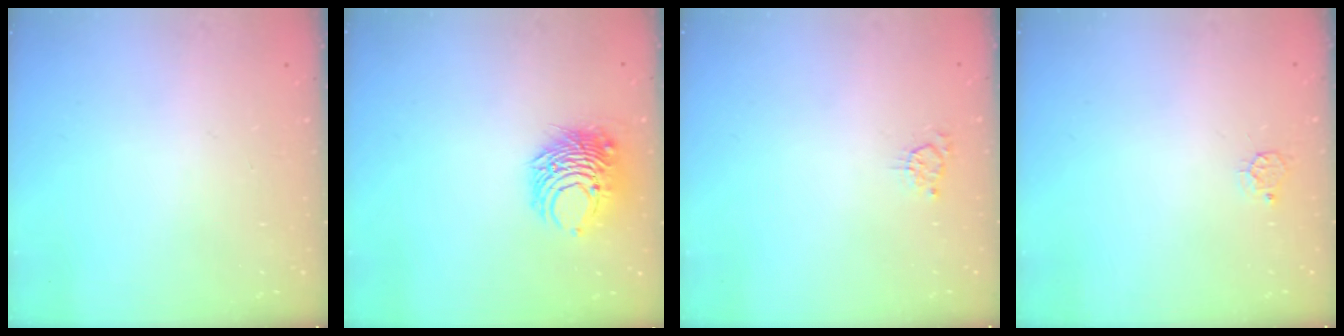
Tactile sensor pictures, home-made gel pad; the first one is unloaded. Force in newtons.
{"total": 8.3, "press": 8.3, "slide": 0.8}
{"total": 2.5, "press": 2.5, "slide": 0.3}
{"total": 3.7, "press": 3.7, "slide": 0.4}